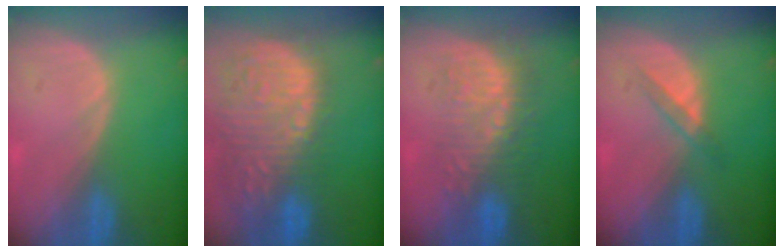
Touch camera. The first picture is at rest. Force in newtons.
{"total": 15.5, "press": 12.6, "slide": 9.0}
{"total": 9.1, "press": 8.7, "slide": 2.6}
{"total": 2.4, "press": 2.2, "slide": 1.1}